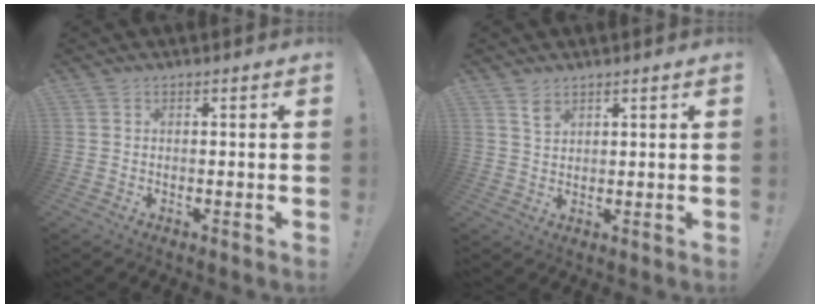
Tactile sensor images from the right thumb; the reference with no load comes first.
{"total": 3.1, "force": [2.3, 1.6, 1.3], "torque": [-0.006, -0.019, 0.039]}